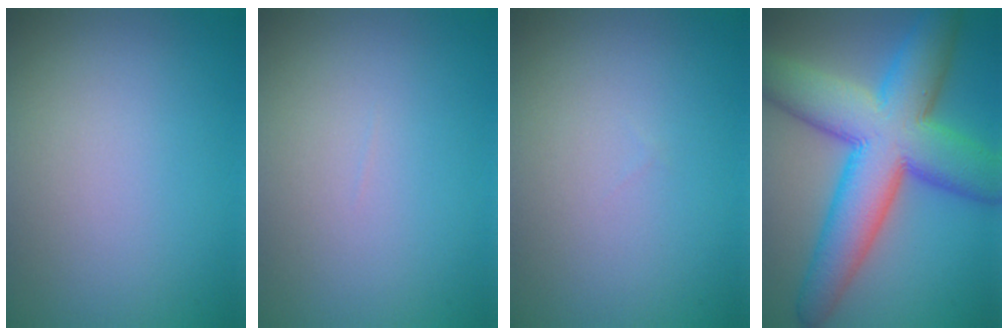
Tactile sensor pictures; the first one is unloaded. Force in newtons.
{"total": 0.0}
{"total": 0.0}
{"total": 12.6, "press": 12.6, "slide": 0.3}